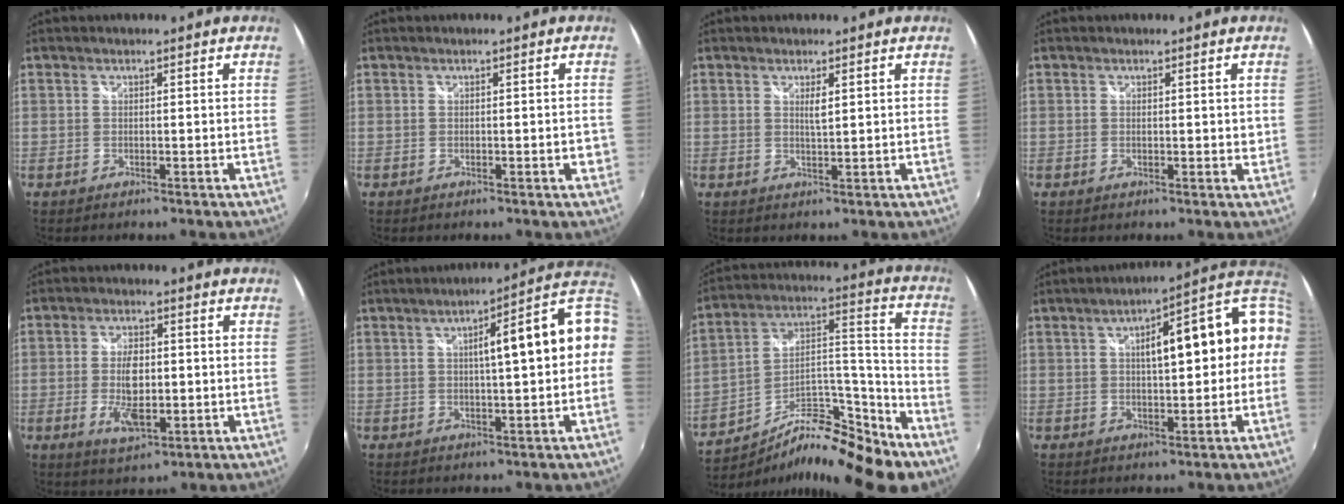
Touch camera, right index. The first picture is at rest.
{"total": 1.5, "force": [-0.5, 0.6, 1.3], "torque": [-0.014, 0.004, -0.005]}
{"total": 1.7, "force": [0.7, 0.2, 1.6], "torque": [-0.025, -0.001, 0.011]}
{"total": 1.1, "force": [0.4, 0.8, 0.6], "torque": [-0.008, 0.000, 0.007]}
{"total": 7.7, "force": [-1.3, 3.7, 6.7], "torque": [-0.131, -0.007, -0.022]}
{"total": 12.3, "force": [1.3, 1.5, 12.1], "torque": [-0.143, 0.030, 0.027]}
{"total": 19.3, "force": [-12.7, 4.8, 13.7], "torque": [-0.224, 0.009, -0.217]}
{"total": 13.4, "force": [0.8, 4.0, 12.8], "torque": [-0.162, 0.033, 0.022]}